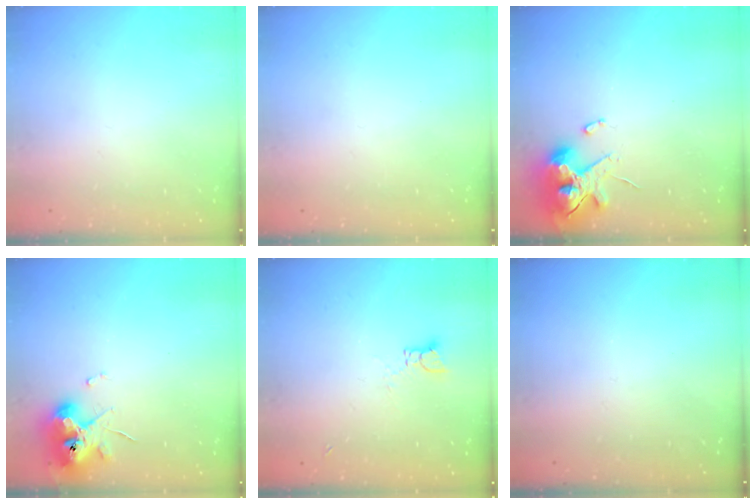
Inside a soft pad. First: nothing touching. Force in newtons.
{"total": 0.0}
{"total": 11.8, "press": 11.7, "slide": 1.8}
{"total": 10.6, "press": 10.5, "slide": 1.2}
{"total": 3.4, "press": 3.4, "slide": 0.3}
{"total": 0.0}